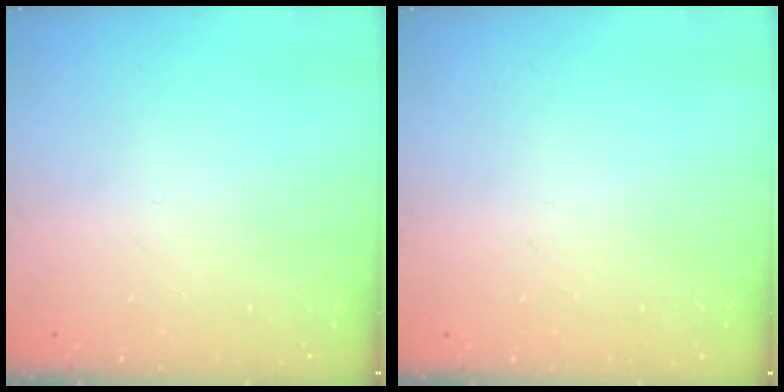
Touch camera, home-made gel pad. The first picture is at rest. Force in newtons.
{"total": 0.0}